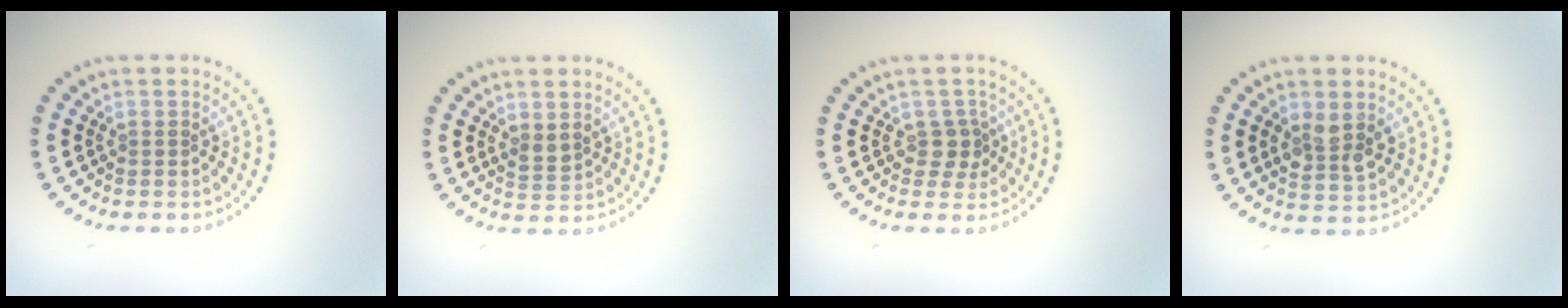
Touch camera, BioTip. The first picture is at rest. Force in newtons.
{"total": 1.3, "press": 1.2, "slide": 0.5}
{"total": 1.8, "press": 1.5, "slide": 1.0}
{"total": 2.8, "press": 2.7, "slide": 0.6}